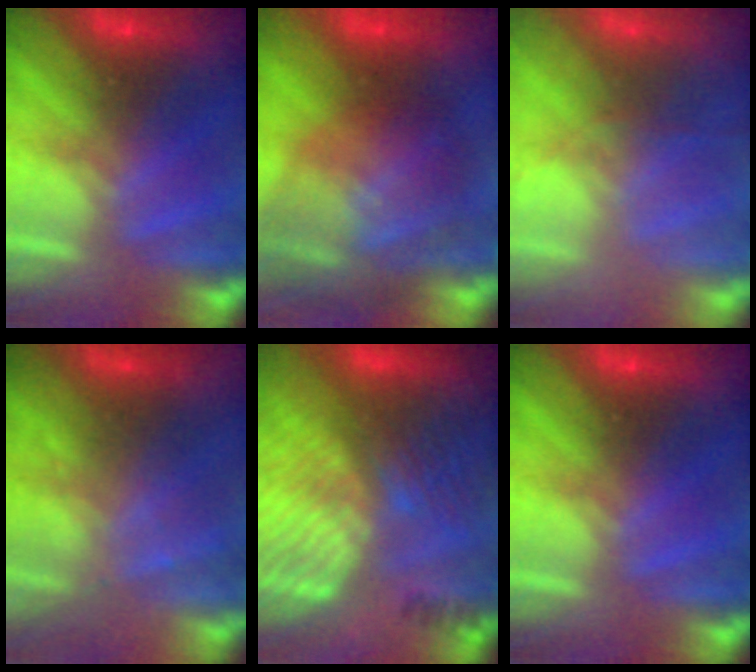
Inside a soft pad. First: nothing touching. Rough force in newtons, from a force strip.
{"total": 9.2}
{"total": 7.5}
{"total": 2.3}
{"total": 9.0}
{"total": 0.0}